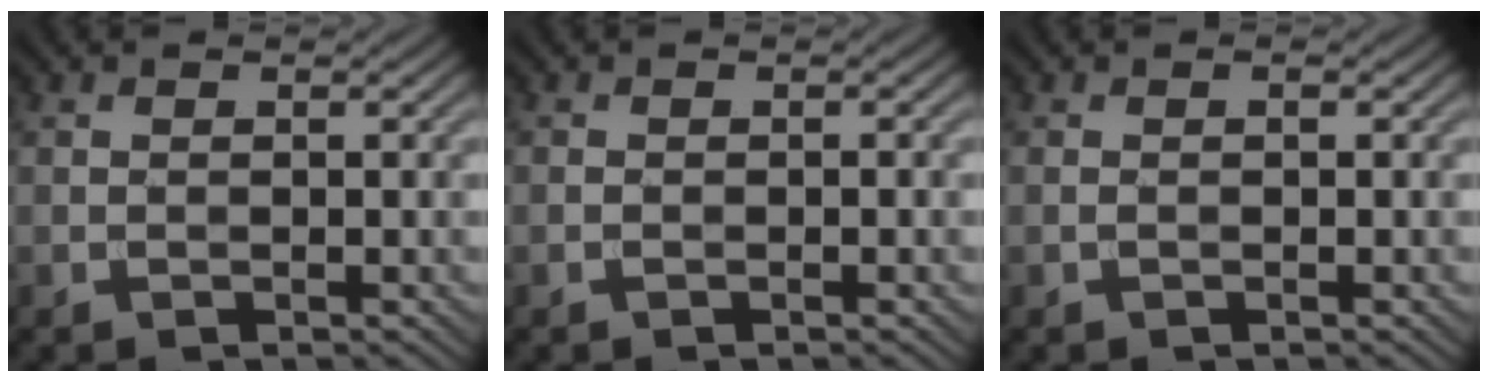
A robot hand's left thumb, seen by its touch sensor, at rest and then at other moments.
{"total": 0.6, "force": [-0.4, 0.1, 0.5], "torque": [-0.008, 0.002, -0.006]}
{"total": 0.6, "force": [0.0, 0.0, 0.6], "torque": [-0.011, 0.002, -0.002]}